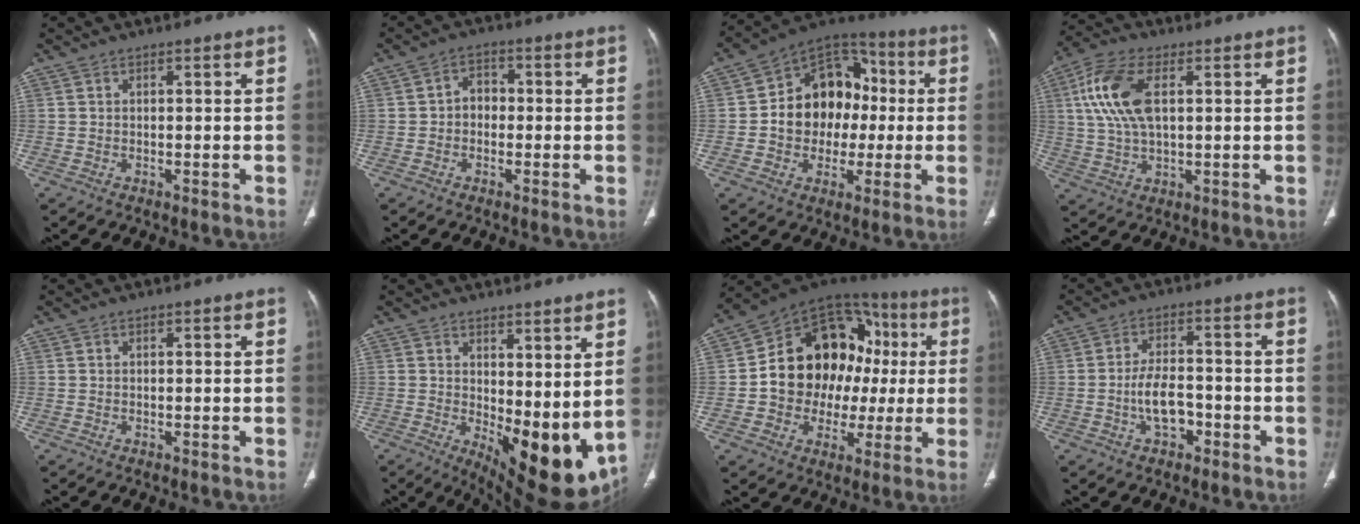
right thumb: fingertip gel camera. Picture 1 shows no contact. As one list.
[{"total": 3.6, "force": [-0.5, 3.0, 2.0], "torque": [-0.007, 0.017, -0.019]}, {"total": 16.7, "force": [-0.2, 13.3, 10.2], "torque": [-0.103, 0.036, -0.010]}, {"total": 12.2, "force": [3.0, 6.2, 10.0], "torque": [-0.218, 0.009, 0.059]}, {"total": 0.0}, {"total": 15.0, "force": [1.4, 6.8, 13.3], "torque": [-0.176, -0.044, 0.042]}, {"total": 23.6, "force": [1.5, 17.1, 16.1], "torque": [-0.194, 0.048, 0.030]}, {"total": 6.6, "force": [-2.3, 3.9, 4.9], "torque": [-0.079, 0.027, -0.041]}]